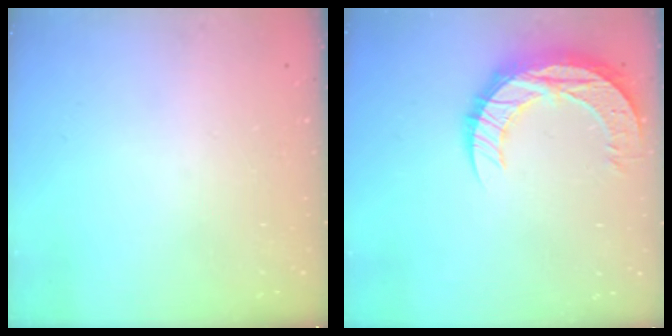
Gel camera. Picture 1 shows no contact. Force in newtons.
{"total": 12.8, "press": 12.8, "slide": 0.9}